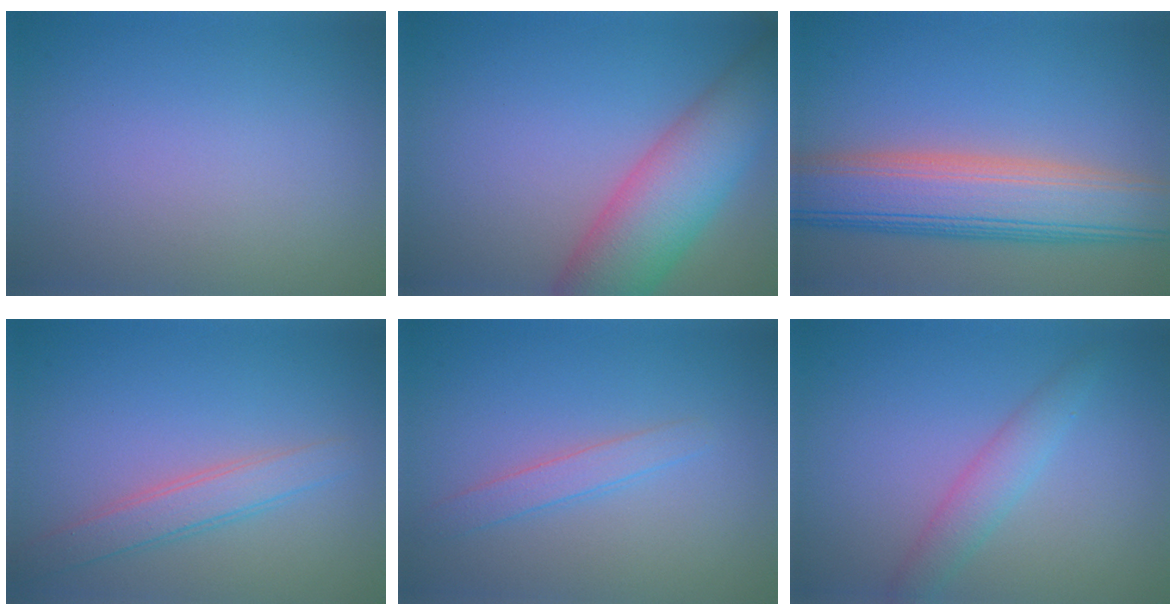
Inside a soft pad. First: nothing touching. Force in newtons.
{"total": 8.6, "press": 8.6, "slide": 0.3}
{"total": 9.4, "press": 9.4, "slide": 0.4}
{"total": 2.8, "press": 2.8, "slide": 0.2}
{"total": 1.8, "press": 1.8, "slide": 0.1}
{"total": 2.9, "press": 2.9, "slide": 0.1}